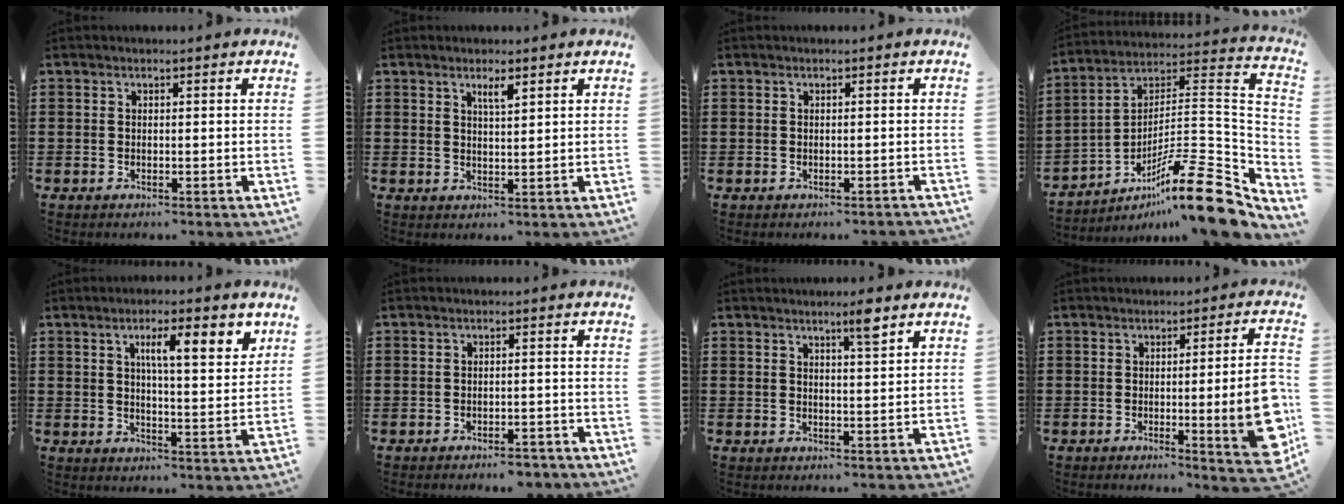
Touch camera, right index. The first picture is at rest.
{"total": 2.4, "force": [1.6, 0.4, 1.7], "torque": [-0.028, -0.001, 0.026]}
{"total": 0.6, "force": [-0.5, 0.3, 0.0], "torque": [0.000, 0.001, -0.011]}
{"total": 15.6, "force": [-9.8, 2.3, 11.9], "torque": [-0.170, 0.020, -0.174]}
{"total": 8.0, "force": [3.7, 1.9, 6.9], "torque": [-0.109, -0.004, 0.054]}
{"total": 2.3, "force": [-2.2, 0.1, 0.6], "torque": [-0.015, -0.003, -0.043]}
{"total": 3.6, "force": [2.5, 0.0, 2.5], "torque": [-0.037, -0.007, 0.039]}
{"total": 10.8, "force": [-1.9, 1.8, 10.5], "torque": [-0.138, -0.018, -0.031]}